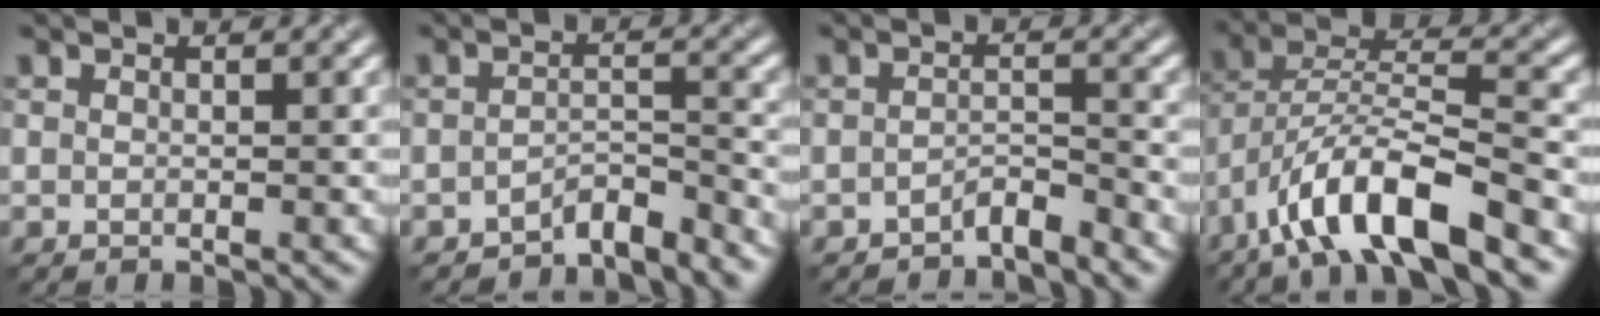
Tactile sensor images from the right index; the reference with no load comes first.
{"total": 3.4, "force": [-3.1, 0.6, 1.3], "torque": [-0.017, 0.008, -0.056]}
{"total": 2.0, "force": [-1.8, 0.4, 0.8], "torque": [-0.014, 0.008, -0.034]}
{"total": 9.3, "force": [-5.9, 2.3, 6.8], "torque": [-0.116, 0.011, -0.108]}